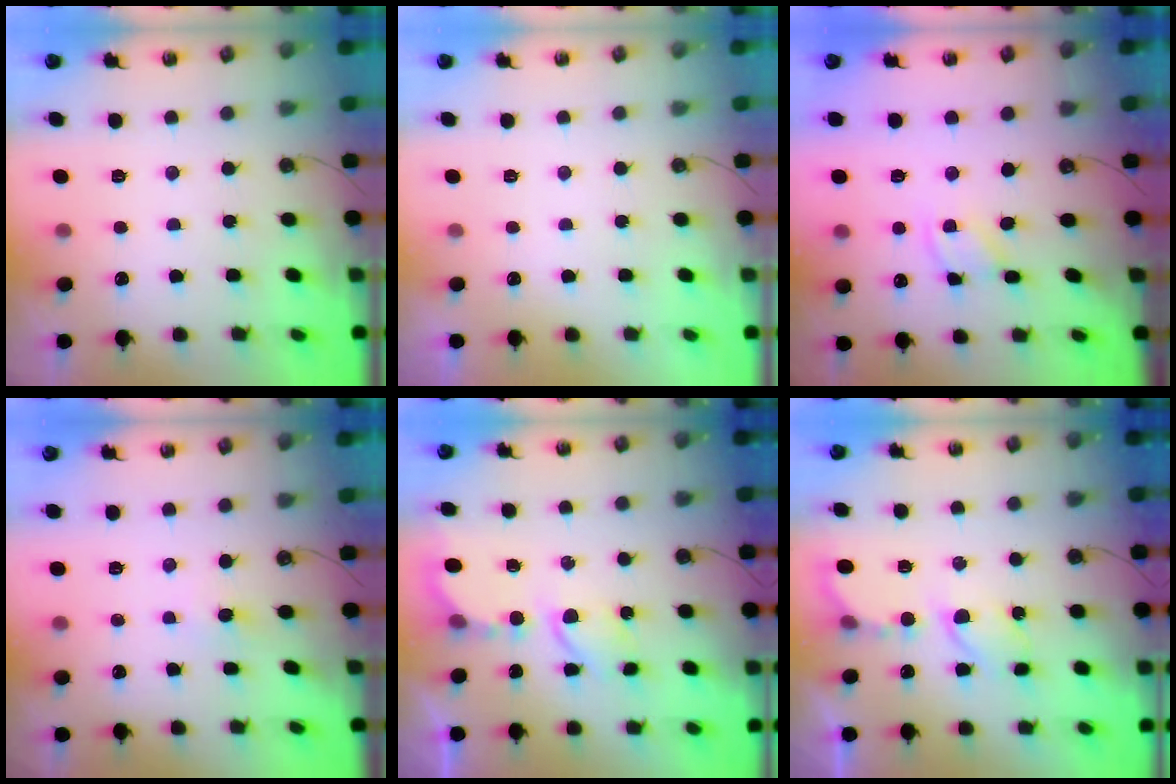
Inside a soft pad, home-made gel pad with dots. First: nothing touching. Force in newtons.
{"total": 0.0}
{"total": 2.5, "press": 2.5, "slide": 0.1}
{"total": 5.2, "press": 5.1, "slide": 0.6}
{"total": 6.3, "press": 6.3, "slide": 0.4}
{"total": 5.8, "press": 5.8, "slide": 0.6}